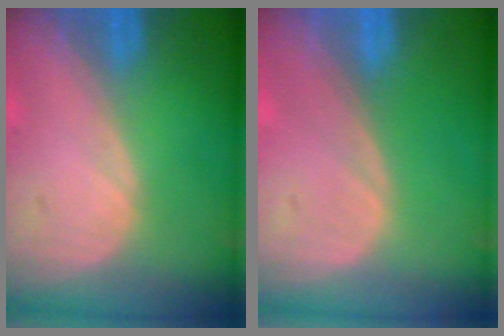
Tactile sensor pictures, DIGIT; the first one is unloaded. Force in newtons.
{"total": 0.0}